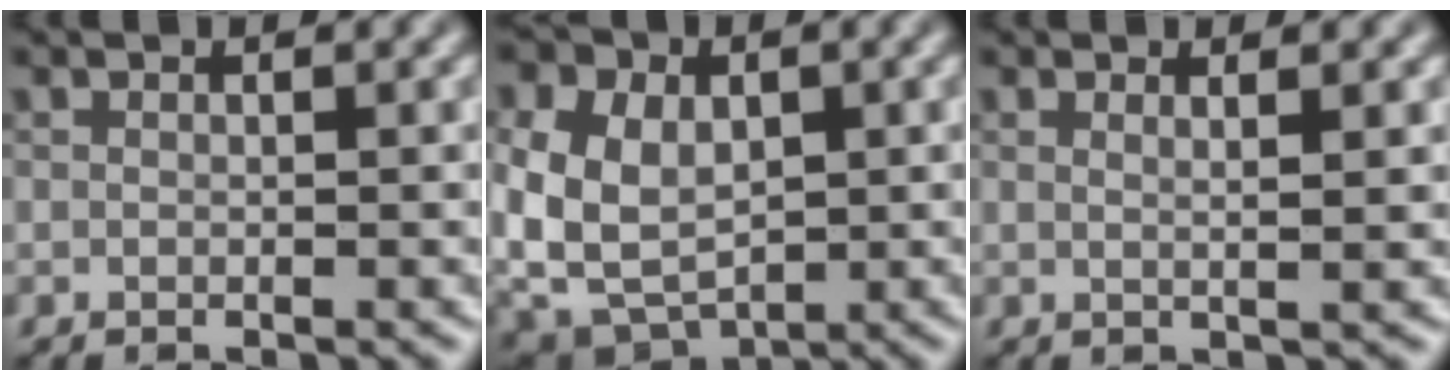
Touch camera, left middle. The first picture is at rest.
{"total": 10.6, "force": [0.6, 8.0, 6.8], "torque": [-0.136, -0.008, 0.004]}
{"total": 2.3, "force": [1.1, 1.0, 1.8], "torque": [-0.021, -0.005, -0.006]}